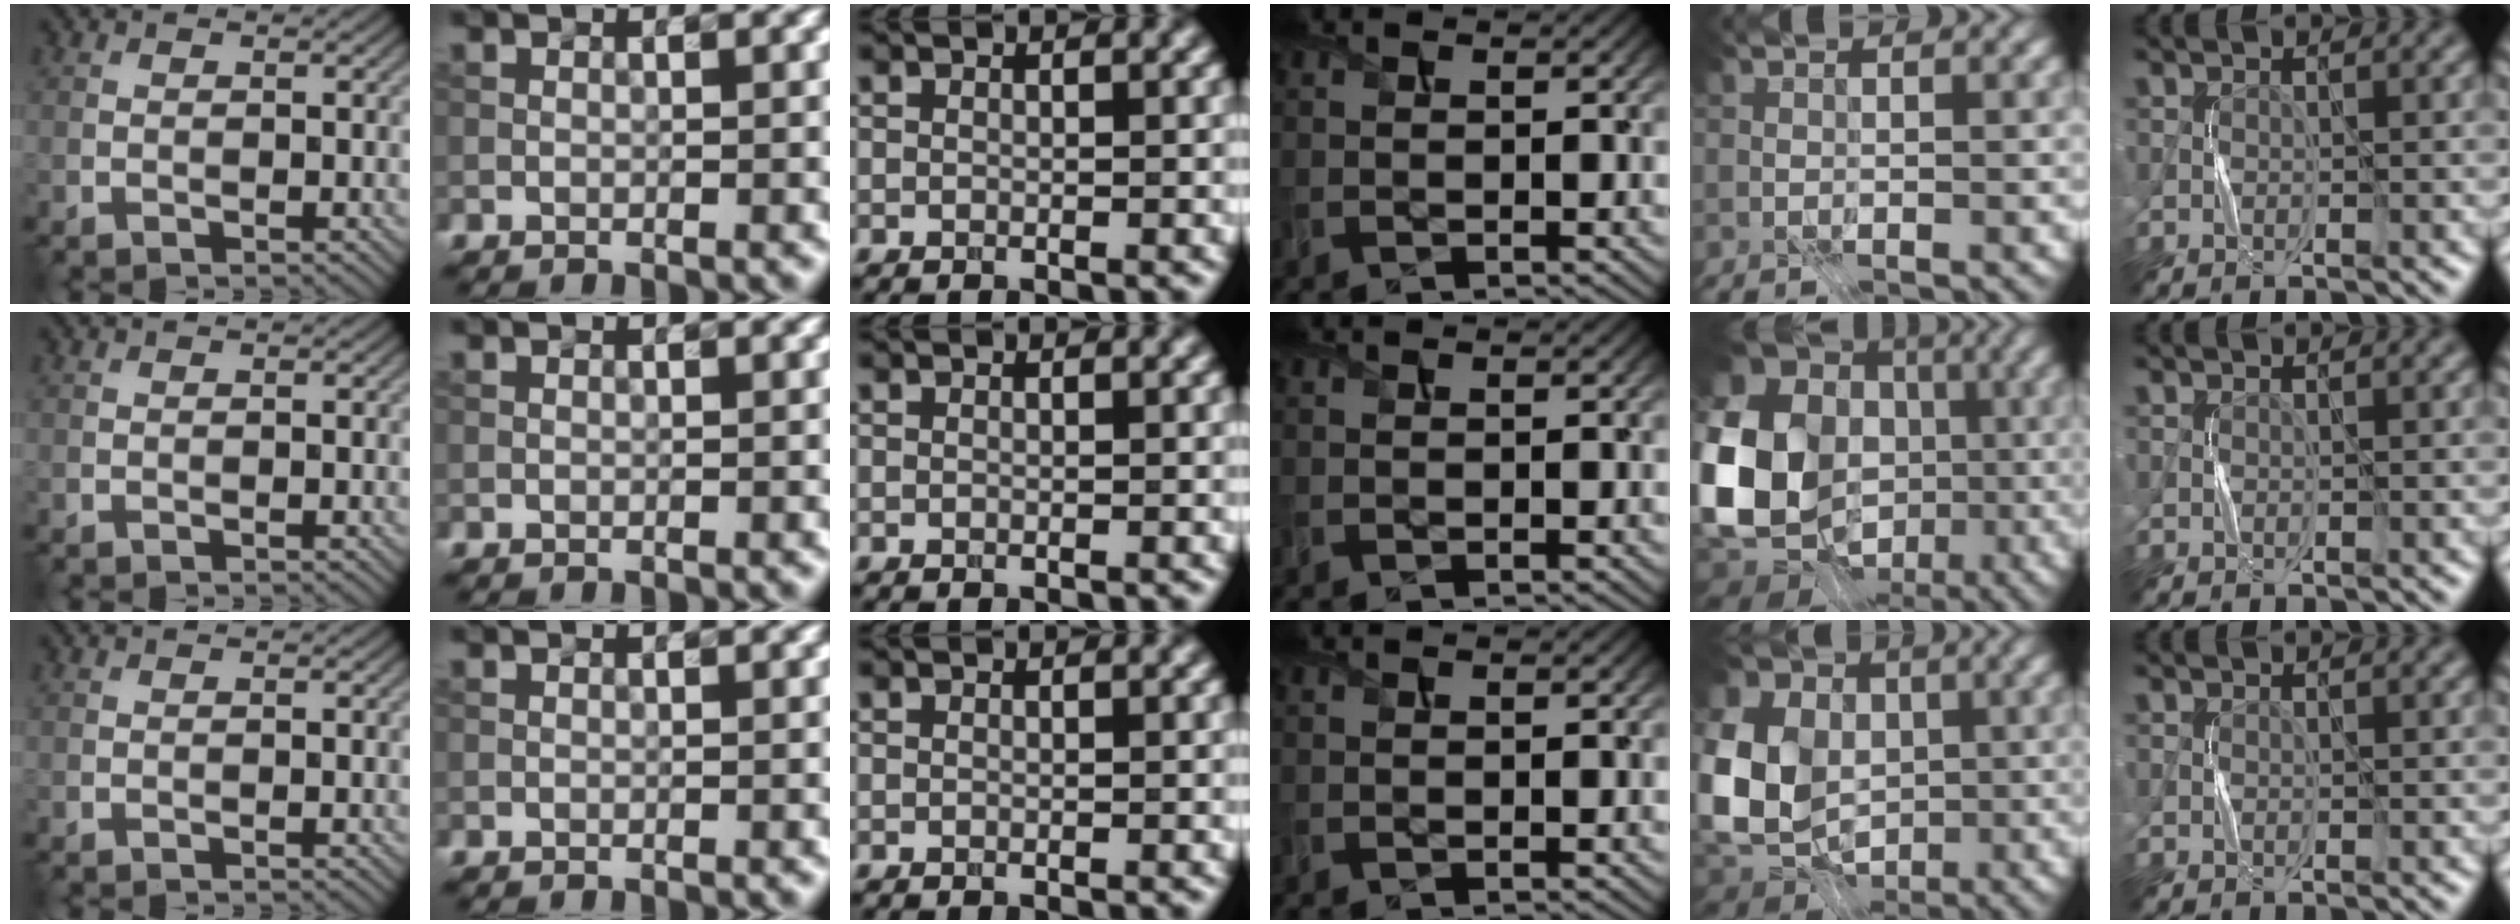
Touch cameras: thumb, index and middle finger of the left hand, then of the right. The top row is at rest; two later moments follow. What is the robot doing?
{"motion": "press", "object": "calculator"}